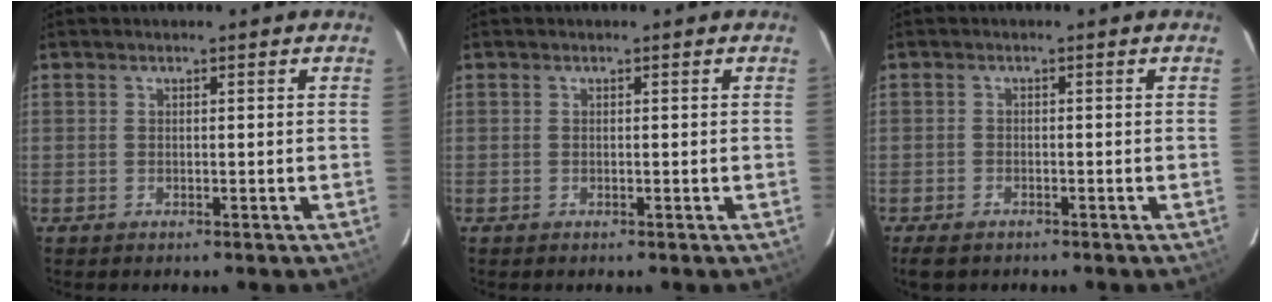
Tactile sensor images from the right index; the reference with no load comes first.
{"total": 0.0}
{"total": 3.6, "force": [-2.7, 1.8, 1.6], "torque": [-0.045, -0.008, -0.049]}